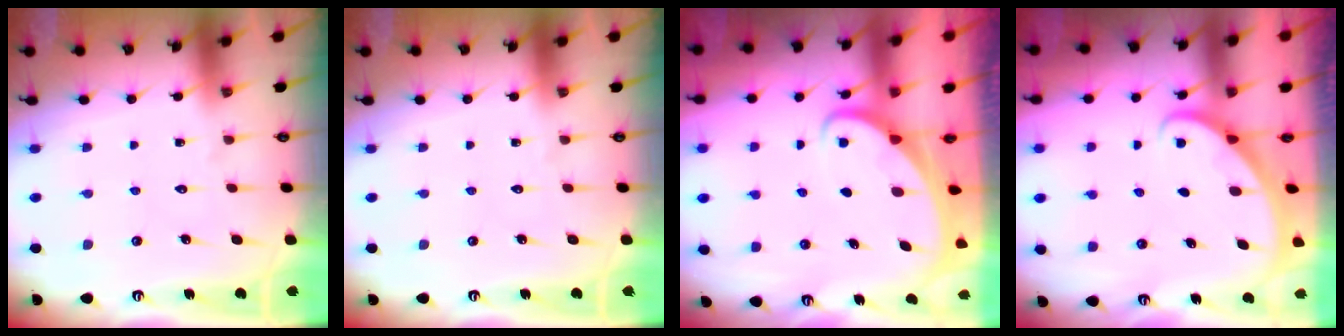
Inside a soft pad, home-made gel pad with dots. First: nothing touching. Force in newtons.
{"total": 0.0}
{"total": 2.7, "press": 2.7, "slide": 0.4}
{"total": 1.9, "press": 1.9, "slide": 0.1}